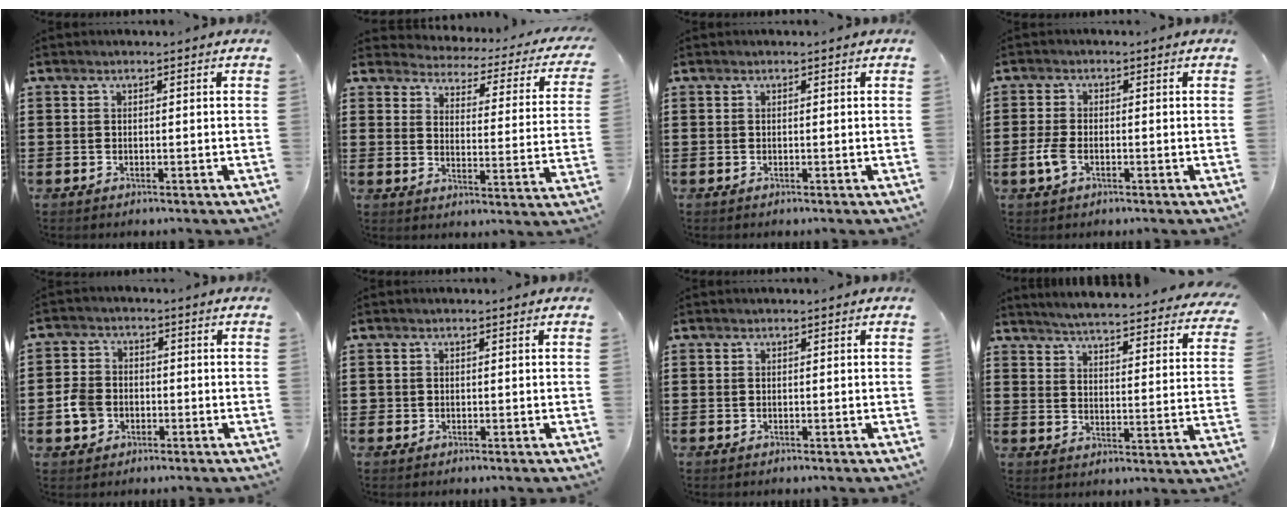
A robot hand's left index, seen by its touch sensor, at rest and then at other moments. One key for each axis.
{"total": 2.5, "fx": 2.5, "fy": 0.2, "fz": 0.4, "tx": -0.030, "ty": -0.027, "tz": 0.034}
{"total": 0.0}
{"total": 3.3, "fx": -1.3, "fy": 1.8, "fz": 2.5, "tx": -0.066, "ty": -0.004, "tz": -0.028}
{"total": 4.4, "fx": -1.3, "fy": 3.7, "fz": 1.9, "tx": -0.055, "ty": 0.005, "tz": -0.030}
{"total": 0.6, "fx": 0.1, "fy": 0.5, "fz": 0.0, "tx": -0.002, "ty": 0.005, "tz": 0.001}
{"total": 0.0}
{"total": 4.3, "fx": 4.2, "fy": -0.5, "fz": 1.0, "tx": -0.043, "ty": -0.038, "tz": 0.067}